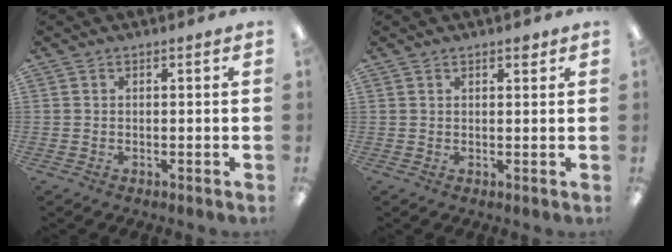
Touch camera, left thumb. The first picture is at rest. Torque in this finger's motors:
{"motor_torque": [-0.11, 0.01, -0.37, 0.25, 0.03]}